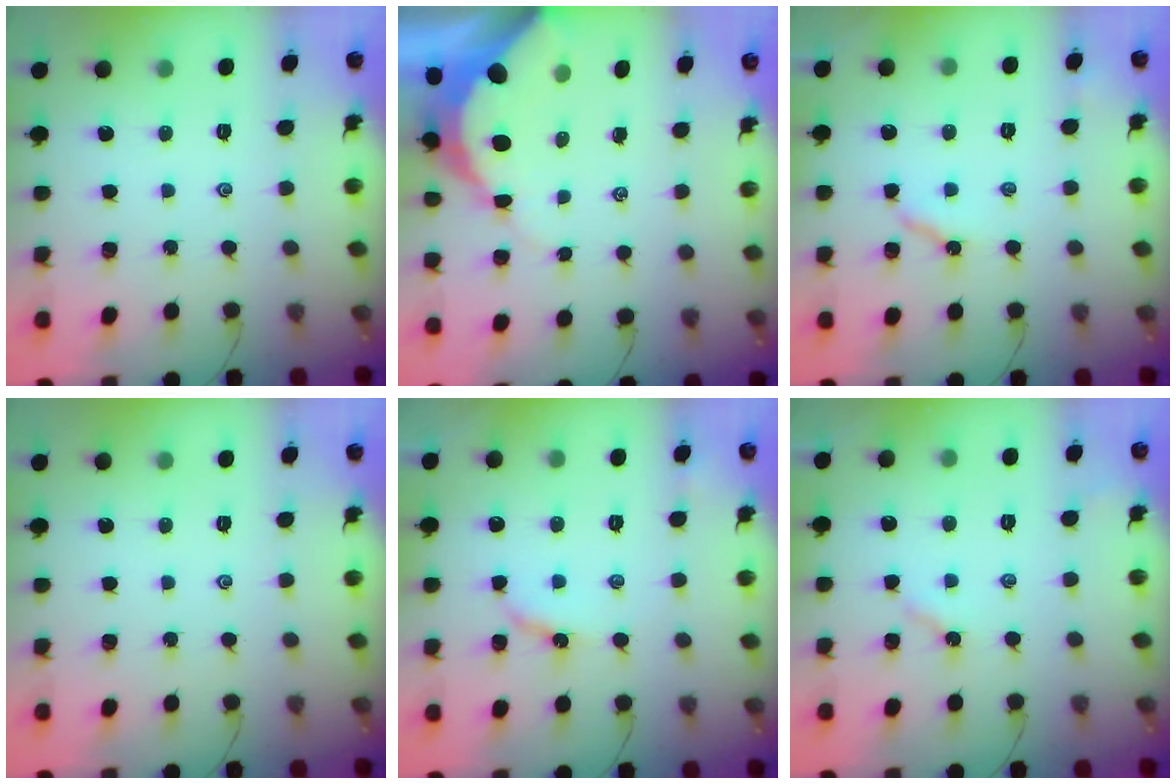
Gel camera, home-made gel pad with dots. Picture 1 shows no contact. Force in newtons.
{"total": 8.7, "press": 8.6, "slide": 0.9}
{"total": 5.3, "press": 5.3, "slide": 0.2}
{"total": 0.0}
{"total": 5.3, "press": 5.3, "slide": 0.5}
{"total": 2.7, "press": 2.7, "slide": 0.3}